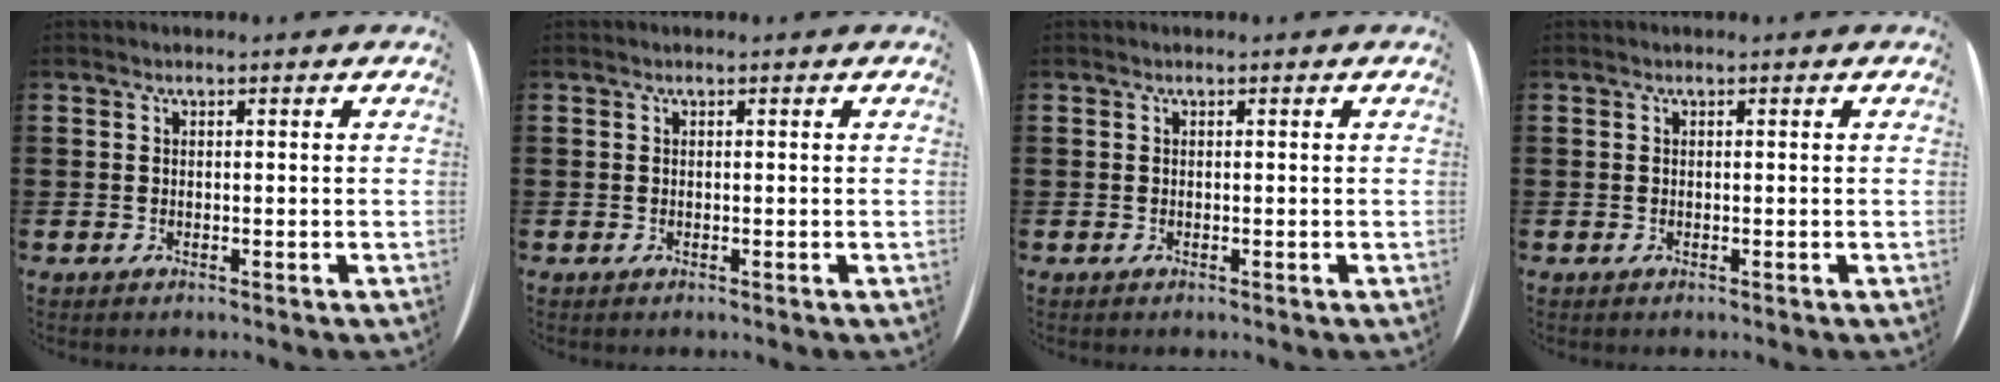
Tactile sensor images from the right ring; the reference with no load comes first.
{"total": 0.0}
{"total": 0.0}
{"total": 0.0}